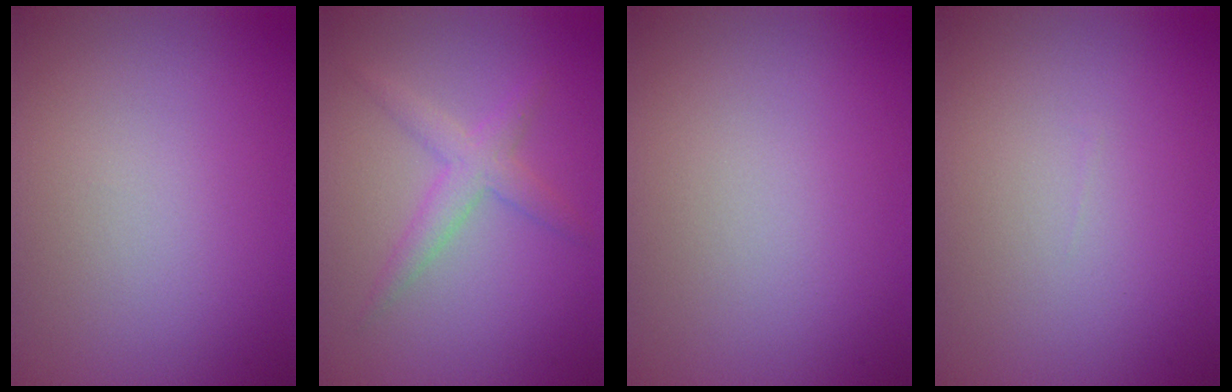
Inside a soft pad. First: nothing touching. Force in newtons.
{"total": 2.5, "press": 2.5, "slide": 0.1}
{"total": 0.0}
{"total": 0.0}